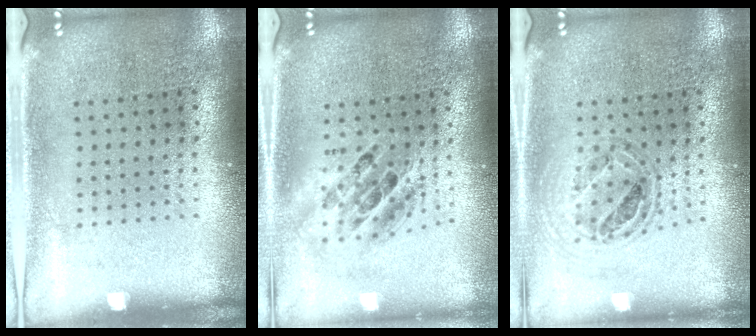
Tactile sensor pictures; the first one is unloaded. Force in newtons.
{"total": 1.8, "press": 1.4, "slide": 1.1}
{"total": 0.8, "press": 0.7, "slide": 0.3}